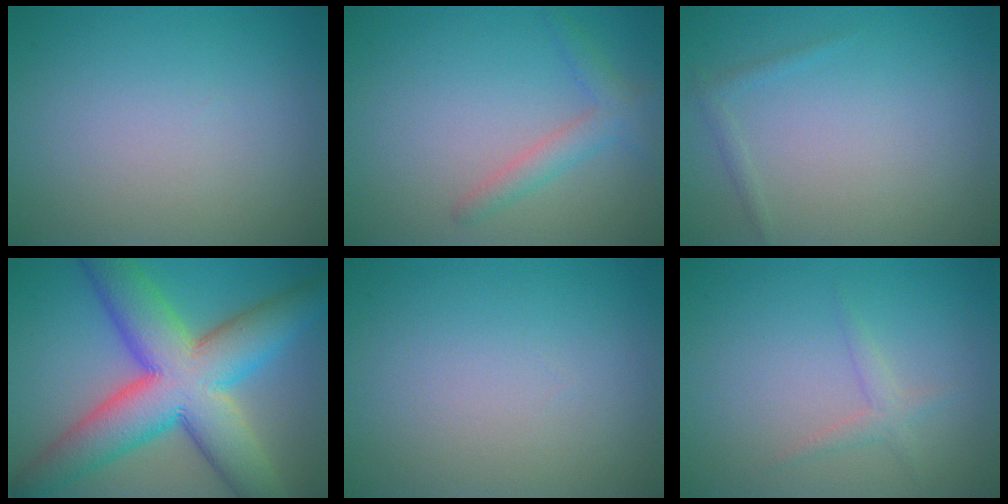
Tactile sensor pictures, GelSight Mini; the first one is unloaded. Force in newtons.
{"total": 2.3, "press": 2.3, "slide": 0.1}
{"total": 0.8, "press": 0.8, "slide": 0.1}
{"total": 13.4, "press": 13.4, "slide": 0.4}
{"total": 0.0}
{"total": 1.2, "press": 1.2, "slide": 0.0}